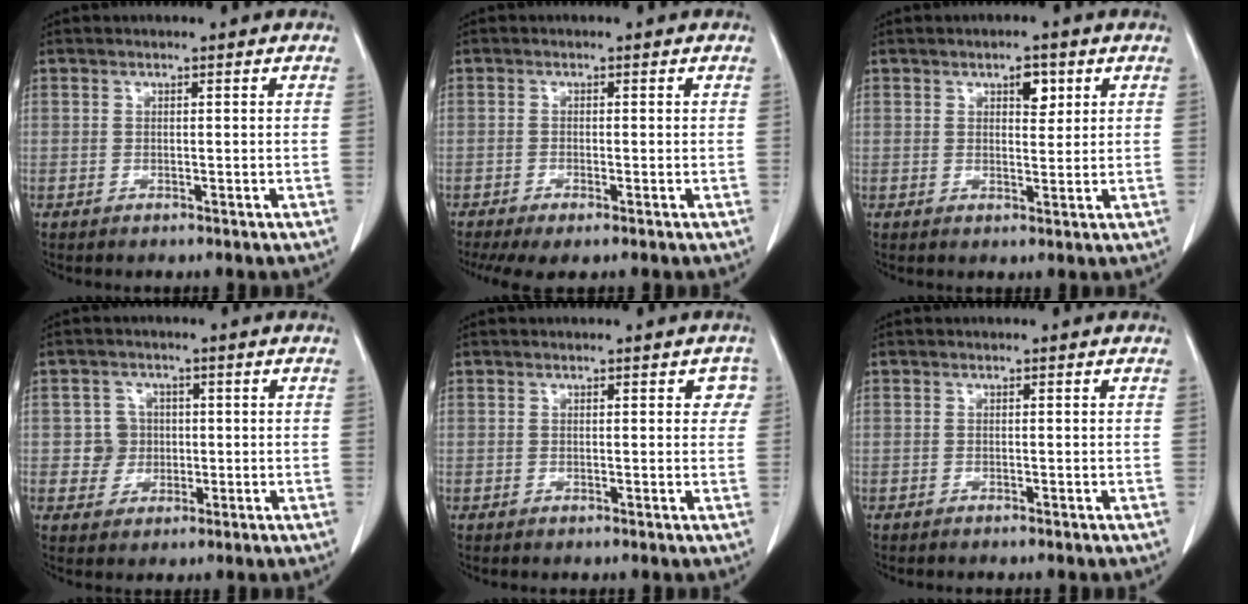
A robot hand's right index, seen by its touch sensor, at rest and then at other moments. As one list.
[{"total": 4.7, "force": [-3.2, 0.8, 3.3], "torque": [-0.052, -0.011, -0.054]}, {"total": 3.1, "force": [1.5, 1.5, 2.3], "torque": [-0.031, 0.000, 0.023]}, {"total": 3.8, "force": [0.1, 3.8, 0.3], "torque": [0.005, 0.014, 0.008]}, {"total": 2.2, "force": [0.8, 1.3, 1.6], "torque": [-0.005, 0.010, 0.003]}, {"total": 1.1, "force": [-1.0, -0.1, 0.5], "torque": [-0.006, 0.001, -0.012]}]